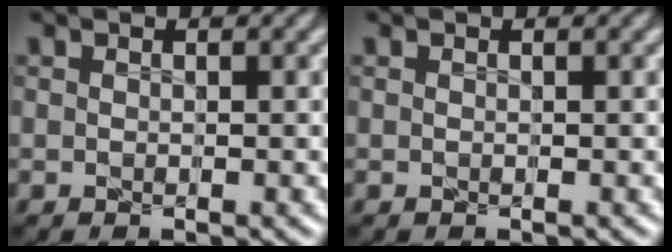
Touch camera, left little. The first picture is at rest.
{"total": 0.0}